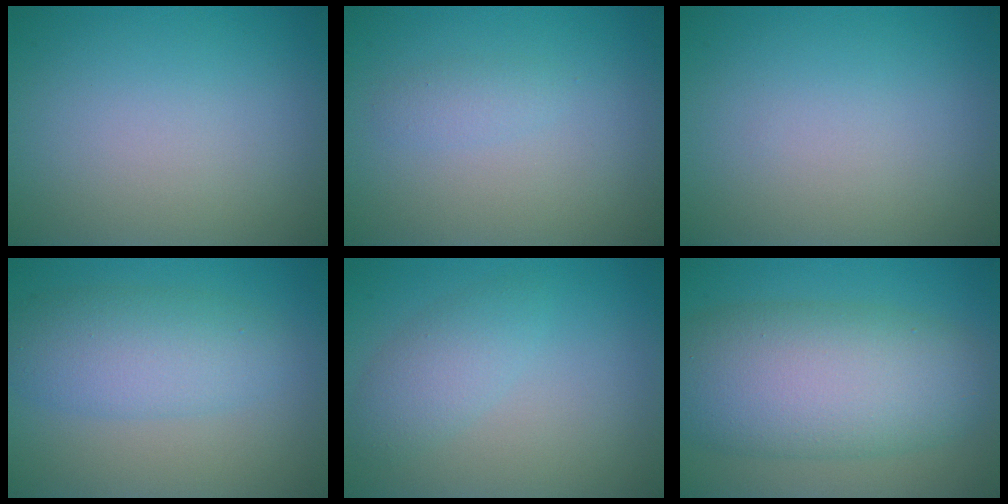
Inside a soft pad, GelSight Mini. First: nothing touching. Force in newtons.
{"total": 1.1, "press": 1.0, "slide": 0.1}
{"total": 0.0}
{"total": 5.0, "press": 5.0, "slide": 0.1}
{"total": 2.5, "press": 2.5, "slide": 0.1}
{"total": 10.5, "press": 10.5, "slide": 0.2}